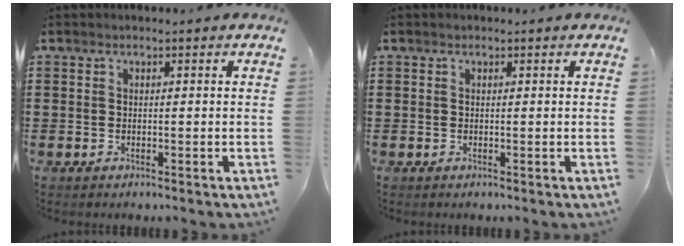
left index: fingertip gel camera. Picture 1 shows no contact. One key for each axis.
{"total": 0.0}